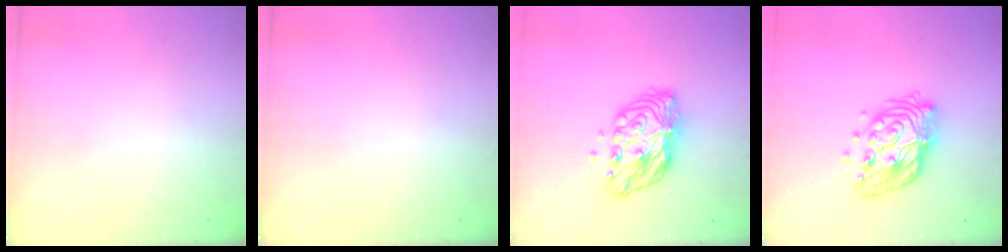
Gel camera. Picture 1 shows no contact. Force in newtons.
{"total": 0.0}
{"total": 11.1, "press": 11.1, "slide": 0.8}
{"total": 14.7, "press": 14.6, "slide": 1.2}